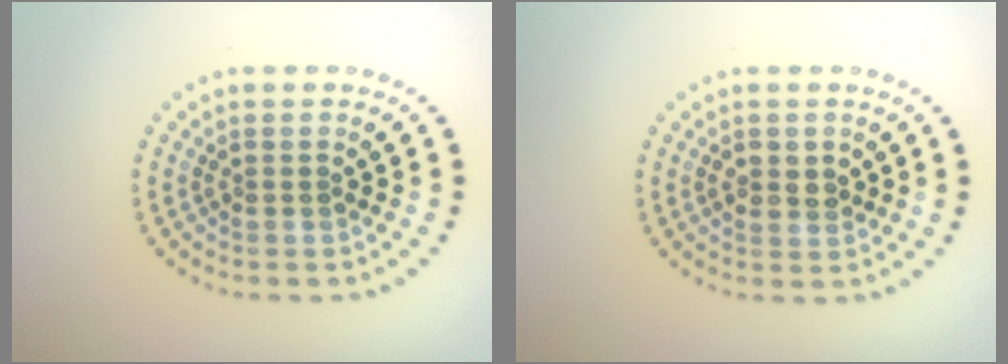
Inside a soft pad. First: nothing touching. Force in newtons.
{"total": 1.6, "press": 1.6, "slide": 0.3}